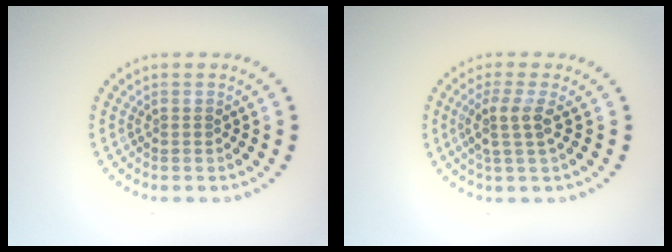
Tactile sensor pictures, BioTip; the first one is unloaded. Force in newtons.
{"total": 2.6, "press": 2.0, "slide": 1.6}